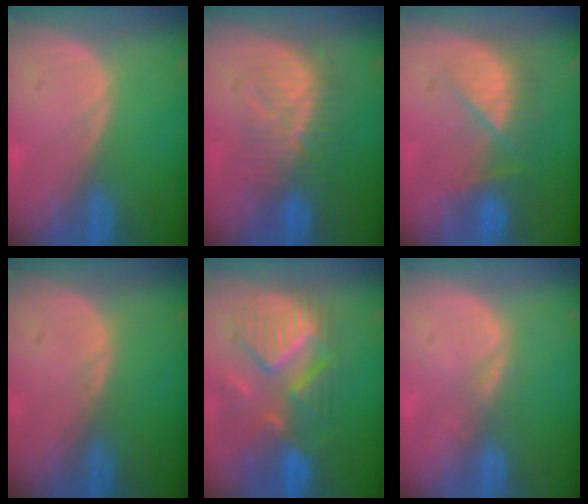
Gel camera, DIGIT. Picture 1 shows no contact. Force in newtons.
{"total": 8.0, "press": 7.8, "slide": 1.6}
{"total": 7.2, "press": 6.6, "slide": 2.9}
{"total": 0.5, "press": 0.5, "slide": 0.0}
{"total": 10.6, "press": 9.7, "slide": 4.3}
{"total": 2.3, "press": 1.8, "slide": 1.5}